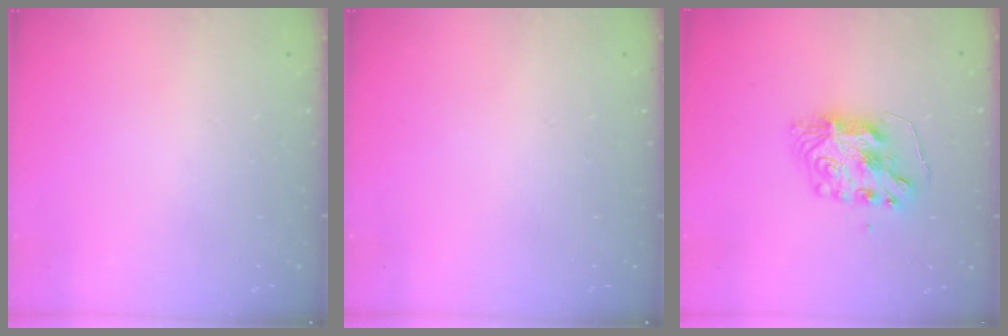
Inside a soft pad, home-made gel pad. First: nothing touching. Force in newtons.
{"total": 0.0}
{"total": 9.1, "press": 9.0, "slide": 0.9}